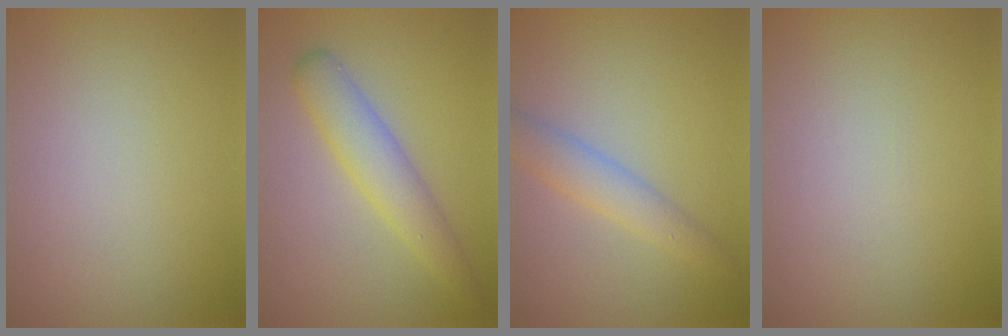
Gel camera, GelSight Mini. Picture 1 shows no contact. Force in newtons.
{"total": 4.0, "press": 4.0, "slide": 0.1}
{"total": 2.9, "press": 2.9, "slide": 0.1}
{"total": 0.0}